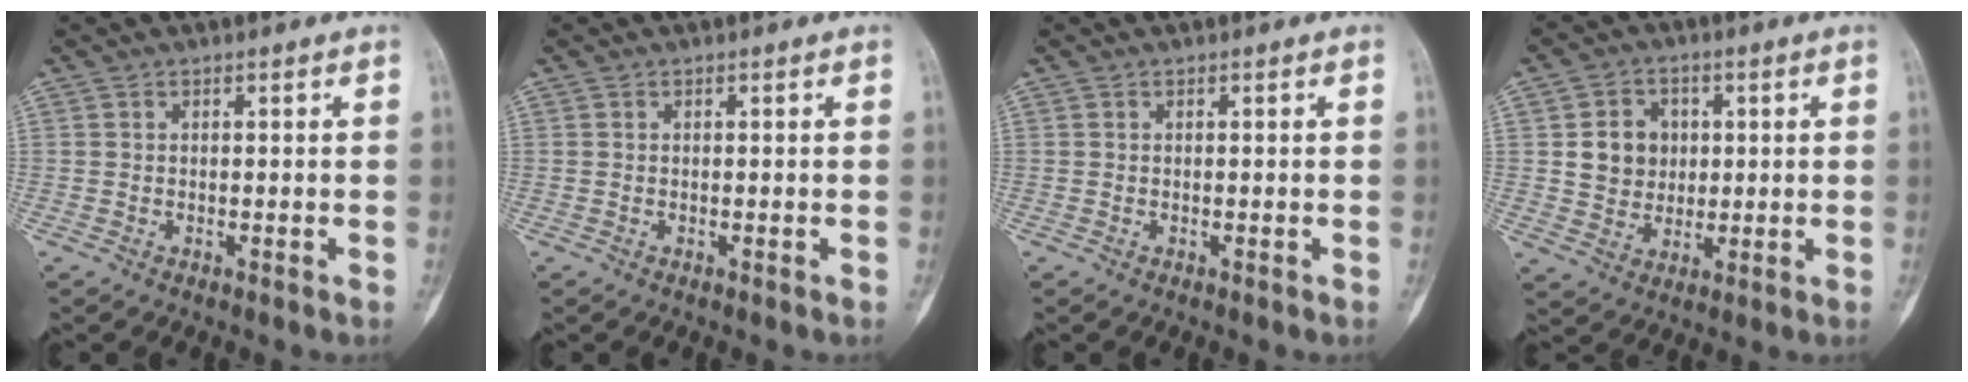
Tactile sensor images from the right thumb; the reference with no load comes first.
{"total": 0.0}
{"total": 0.0}
{"total": 7.9, "force": [1.3, 6.9, 3.6], "torque": [-0.025, -0.003, 0.025]}